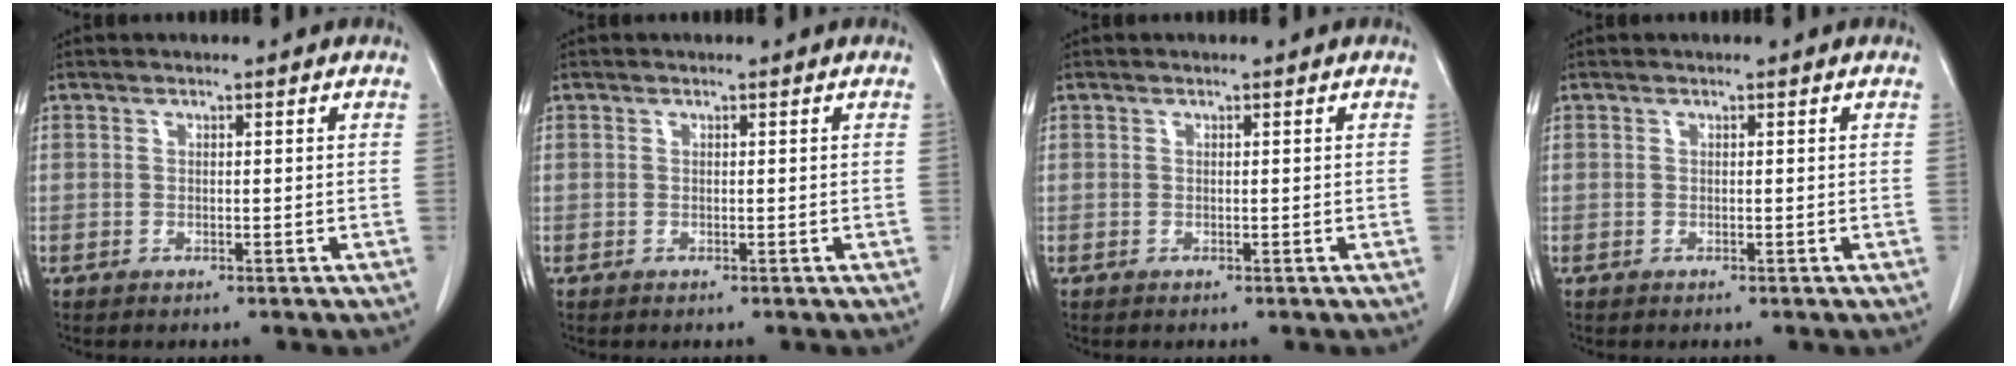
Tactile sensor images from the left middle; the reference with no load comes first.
{"total": 0.0}
{"total": 0.0}
{"total": 0.0}